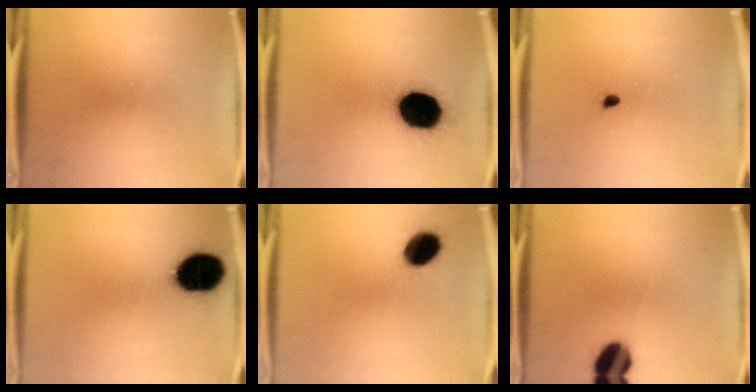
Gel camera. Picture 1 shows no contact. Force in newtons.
{"total": 19.6}
{"total": 1.0}
{"total": 17.6}
{"total": 9.5}
{"total": 10.1}